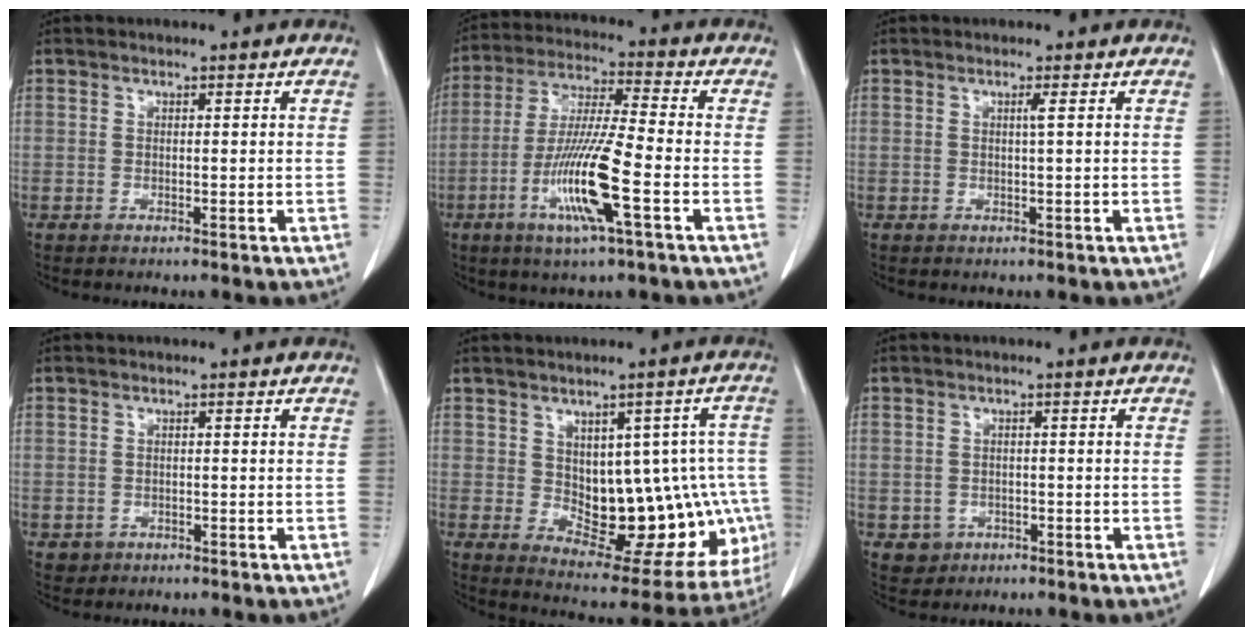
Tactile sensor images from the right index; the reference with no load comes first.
{"total": 13.0, "force": [-4.6, 0.2, 12.2], "torque": [-0.244, -0.015, -0.090]}
{"total": 0.8, "force": [0.2, -0.3, 0.7], "torque": [-0.015, -0.002, 0.006]}
{"total": 1.5, "force": [-0.5, 1.4, 0.0], "torque": [-0.001, 0.005, -0.001]}
{"total": 18.0, "force": [-1.2, 9.0, 15.5], "torque": [-0.150, 0.024, 0.014]}
{"total": 2.8, "force": [-0.9, 2.6, 0.4], "torque": [0.000, 0.008, -0.004]}